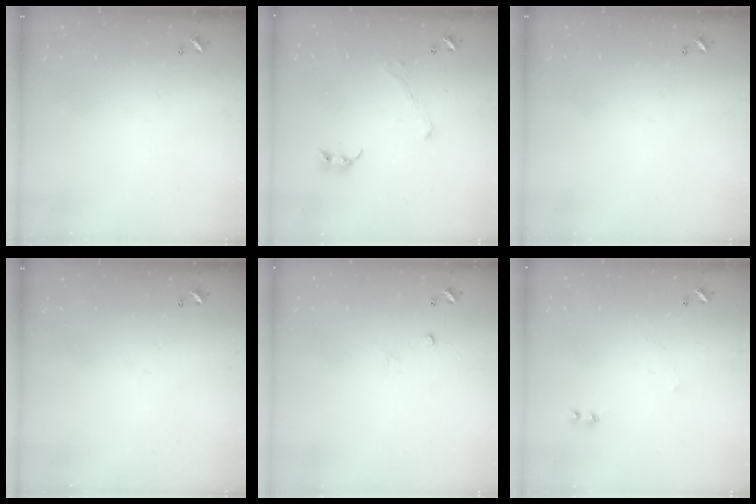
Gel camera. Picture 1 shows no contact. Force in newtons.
{"total": 1.8, "press": 1.6, "slide": 0.9}
{"total": 0.0}
{"total": 0.0}
{"total": 4.9, "press": 4.9, "slide": 0.7}
{"total": 2.9, "press": 2.9, "slide": 0.4}